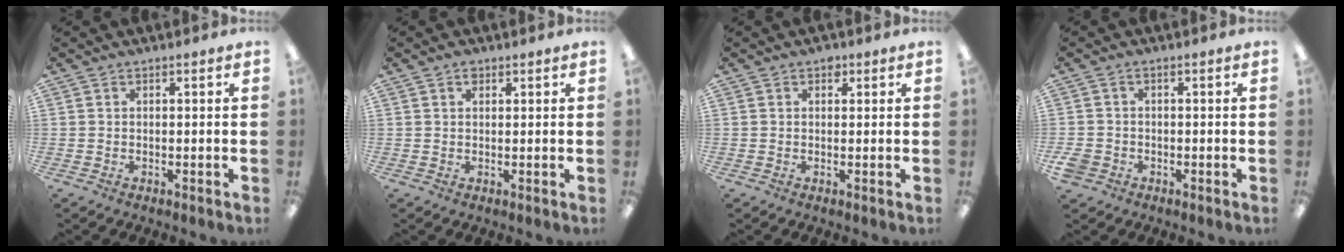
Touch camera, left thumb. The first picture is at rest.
{"total": 1.3, "force": [0.9, 0.8, 0.6], "torque": [-0.005, -0.001, 0.015]}
{"total": 1.4, "force": [0.8, 1.0, 0.7], "torque": [0.002, -0.003, 0.011]}
{"total": 3.0, "force": [-1.5, 2.3, 1.1], "torque": [-0.022, 0.006, -0.029]}